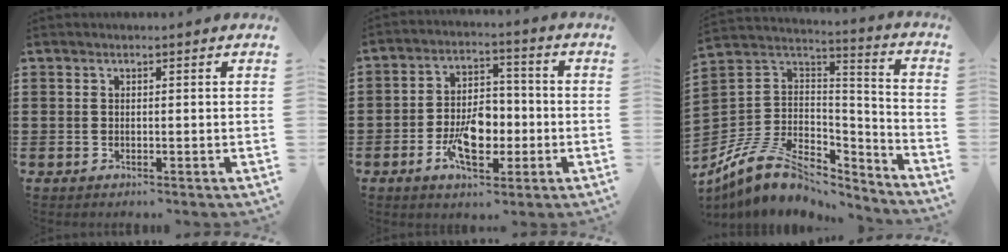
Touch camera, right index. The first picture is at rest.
{"total": 8.1, "force": [-2.5, 4.5, 6.3], "torque": [-0.126, -0.003, -0.048]}
{"total": 11.1, "force": [-7.0, 6.4, 5.8], "torque": [-0.137, 0.016, -0.133]}